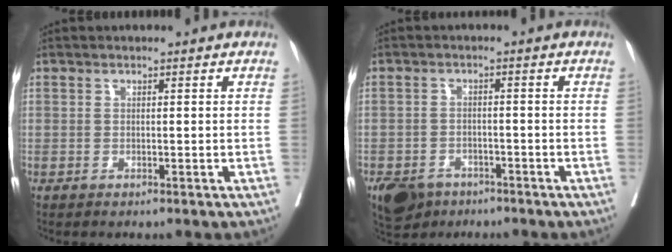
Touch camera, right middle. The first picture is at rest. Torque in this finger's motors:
{"motor_torque": [1.13, -1.01, 0.78, 0.19]}